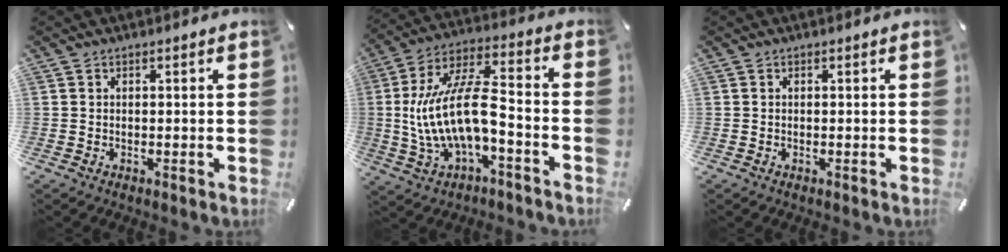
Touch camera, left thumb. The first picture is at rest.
{"total": 16.8, "force": [-2.5, 7.3, 15.0], "torque": [-0.310, -0.001, -0.041]}
{"total": 0.0}